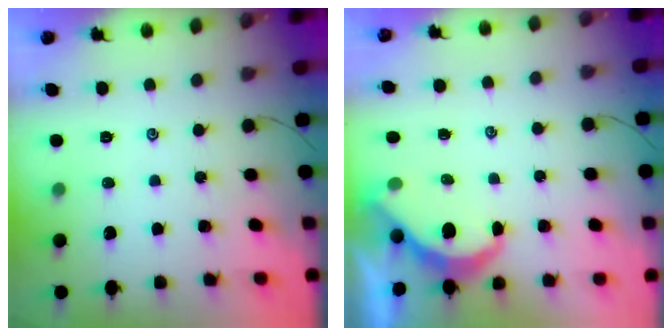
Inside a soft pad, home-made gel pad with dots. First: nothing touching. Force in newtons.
{"total": 6.5, "press": 6.5, "slide": 0.2}